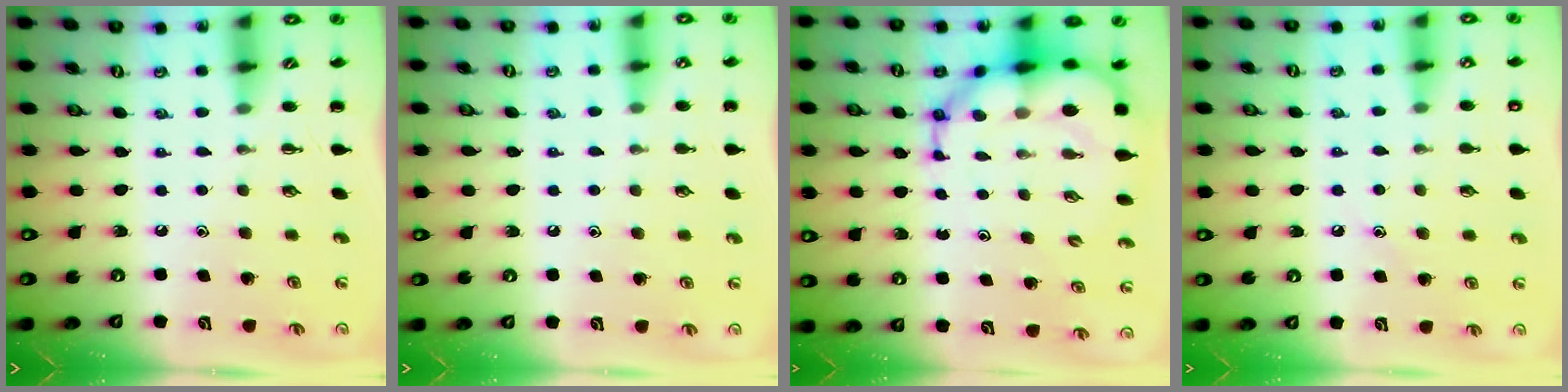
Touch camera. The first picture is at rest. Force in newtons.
{"total": 6.2, "press": 5.9, "slide": 2.1}
{"total": 11.5, "press": 11.0, "slide": 3.4}
{"total": 7.2, "press": 7.0, "slide": 1.7}